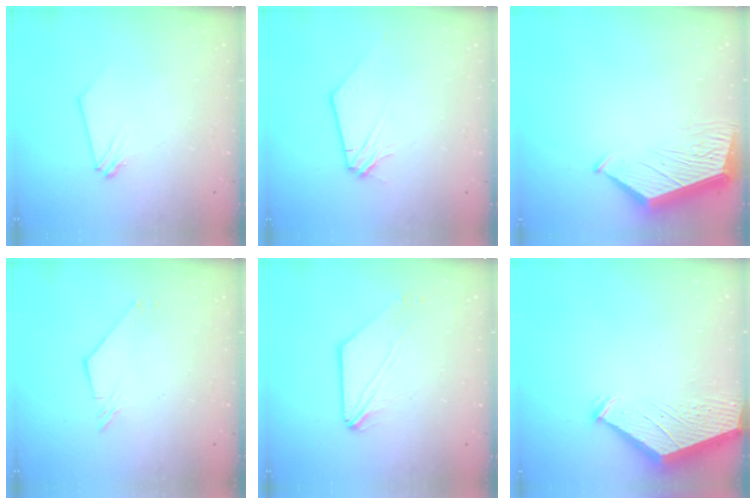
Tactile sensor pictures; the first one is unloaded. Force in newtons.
{"total": 1.2, "press": 1.2, "slide": 0.1}
{"total": 7.1, "press": 7.1, "slide": 0.8}
{"total": 2.0, "press": 2.0, "slide": 0.1}
{"total": 0.0}
{"total": 3.1, "press": 3.0, "slide": 0.5}